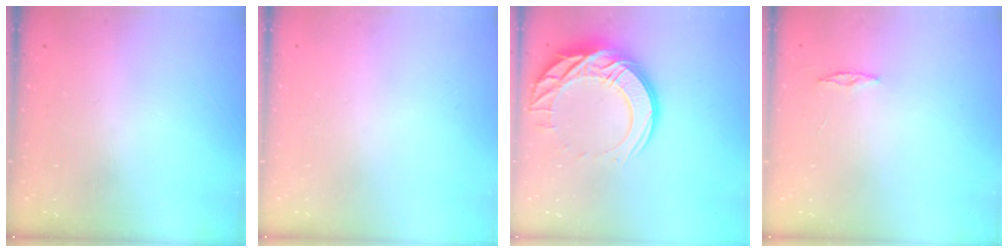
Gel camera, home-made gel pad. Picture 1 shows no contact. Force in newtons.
{"total": 0.0}
{"total": 18.7, "press": 18.6, "slide": 1.8}
{"total": 3.0, "press": 2.9, "slide": 0.3}